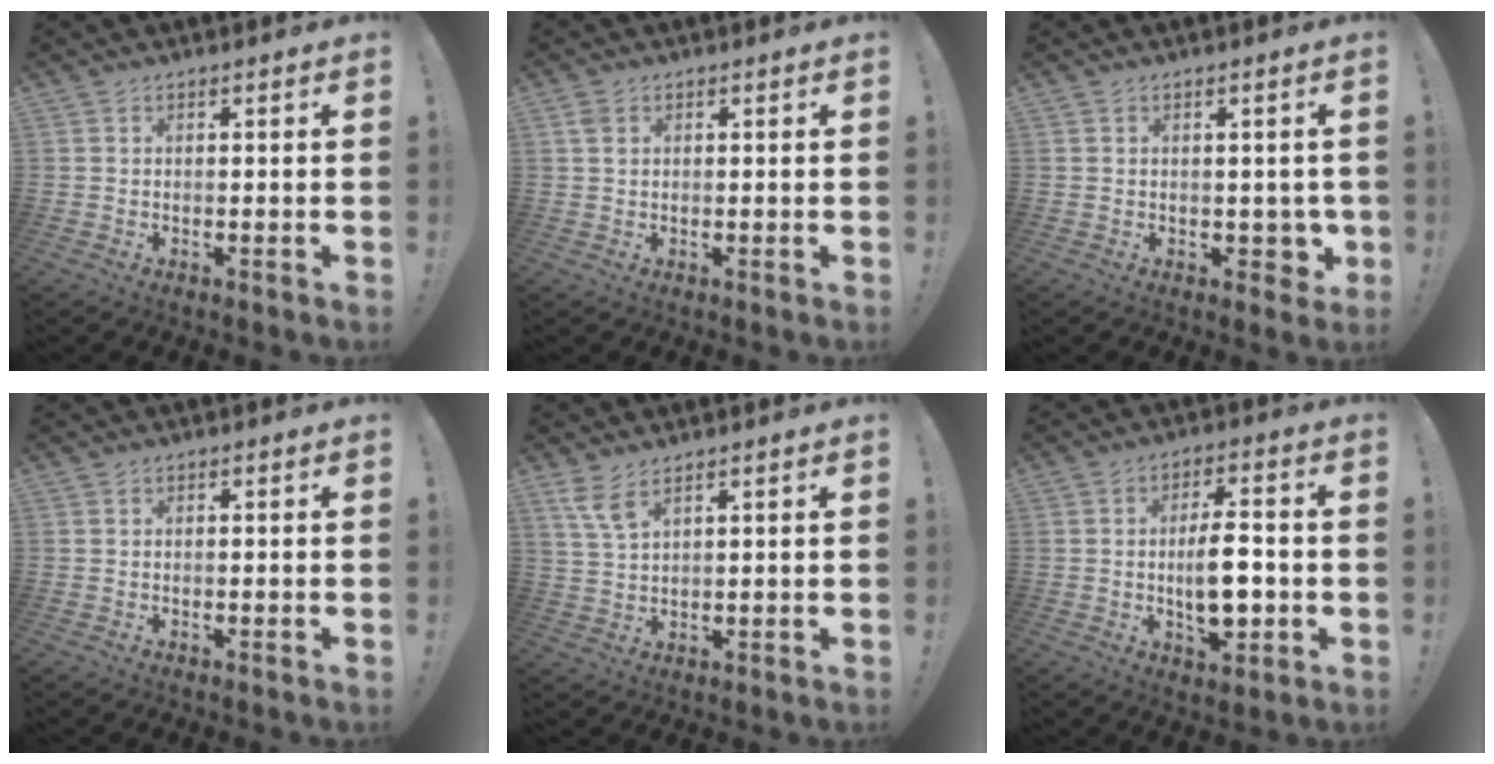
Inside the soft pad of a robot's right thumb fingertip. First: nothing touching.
{"total": 2.1, "force": [0.9, 1.5, 1.1], "torque": [-0.016, 0.003, 0.016]}
{"total": 4.5, "force": [-0.1, 3.9, 2.2], "torque": [-0.012, 0.002, 0.003]}
{"total": 0.0}
{"total": 5.5, "force": [3.6, 1.6, 3.8], "torque": [-0.078, -0.013, 0.068]}
{"total": 11.6, "force": [-1.9, 4.7, 10.4], "torque": [-0.177, 0.001, -0.036]}